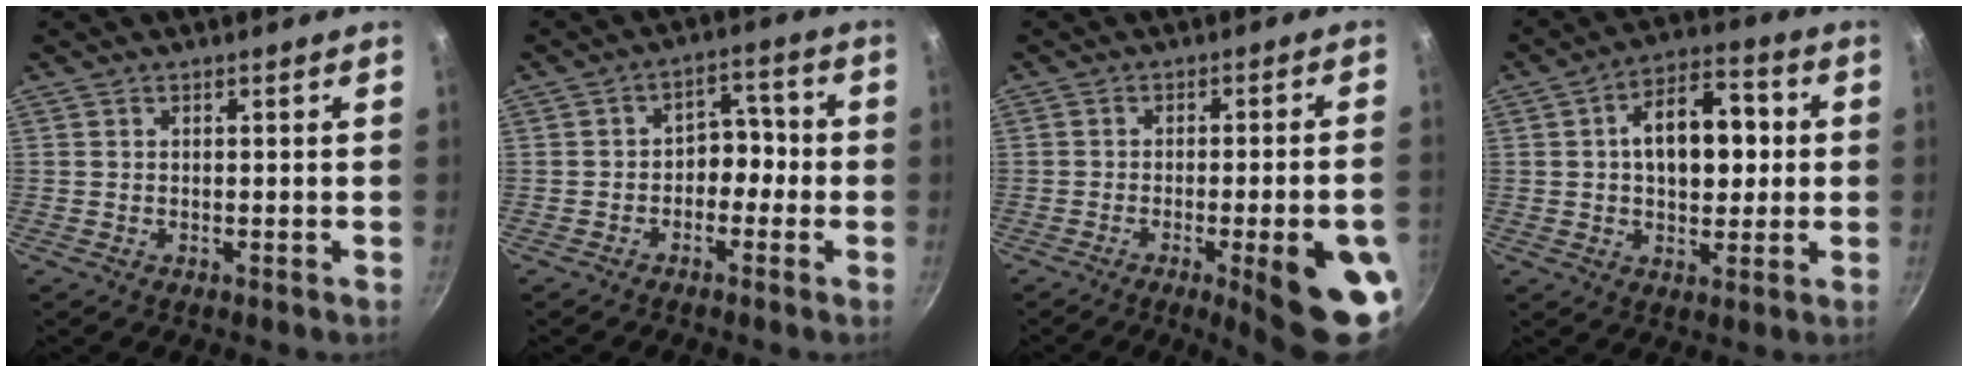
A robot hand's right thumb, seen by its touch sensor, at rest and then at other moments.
{"total": 5.5, "force": [-1.5, 4.1, 3.4], "torque": [0.004, 0.033, -0.032]}
{"total": 15.5, "force": [-5.3, 3.4, 14.1], "torque": [-0.157, 0.016, -0.064]}
{"total": 13.7, "force": [1.5, 8.4, 10.7], "torque": [-0.123, 0.021, 0.012]}